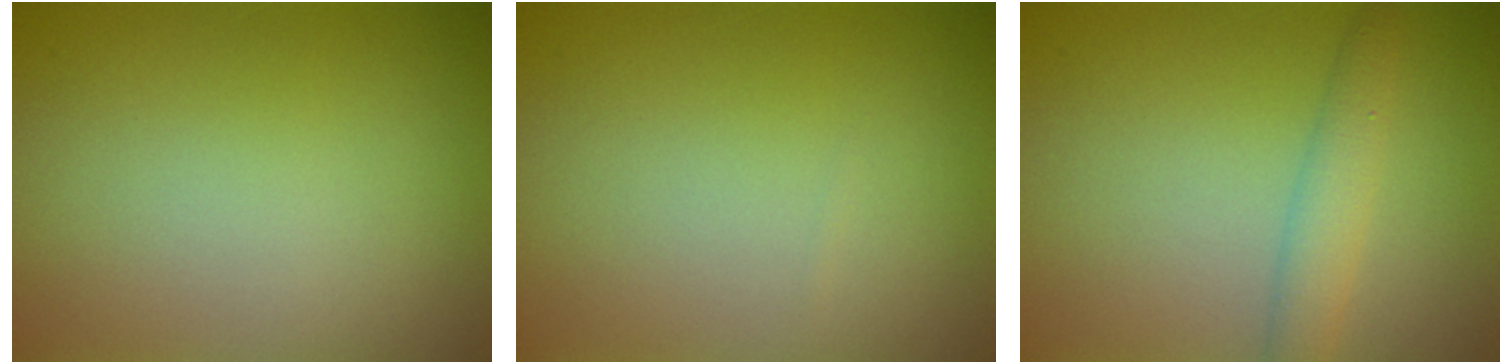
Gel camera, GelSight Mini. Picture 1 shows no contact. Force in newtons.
{"total": 0.0}
{"total": 2.6, "press": 2.6, "slide": 0.1}